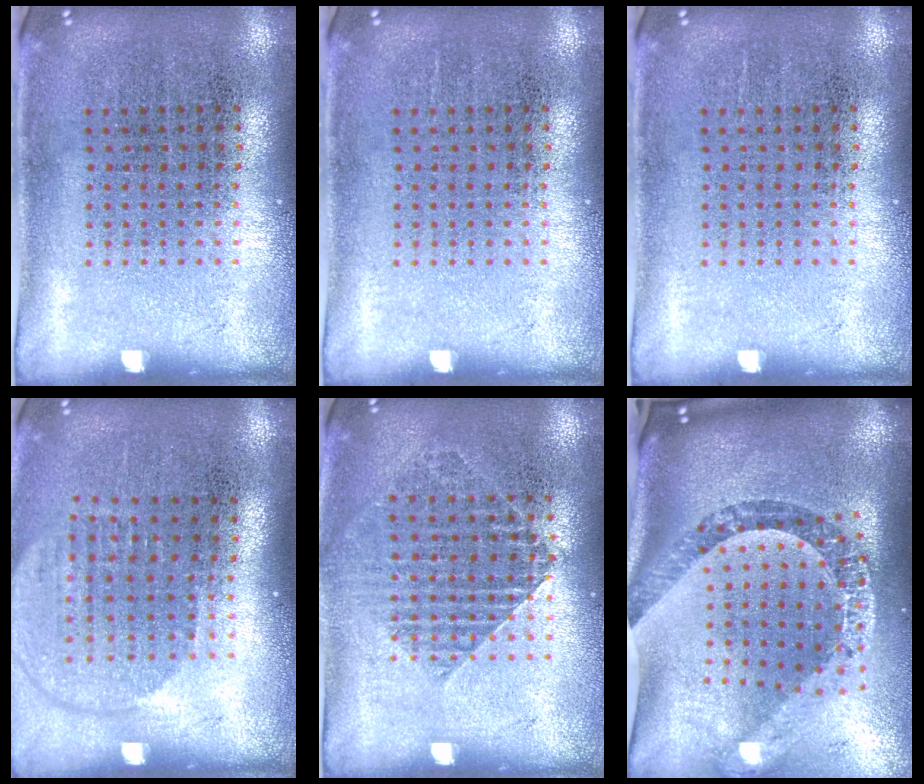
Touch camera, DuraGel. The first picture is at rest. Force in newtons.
{"total": 0.0}
{"total": 0.0}
{"total": 1.8, "press": 1.5, "slide": 0.9}
{"total": 1.3, "press": 1.2, "slide": 0.4}
{"total": 2.6, "press": 1.9, "slide": 1.7}